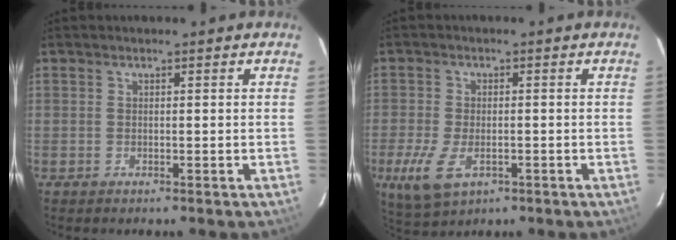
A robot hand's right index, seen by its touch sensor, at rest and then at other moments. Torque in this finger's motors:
{"motor_torque": [0.80, -0.35, 0.37, 0.07]}